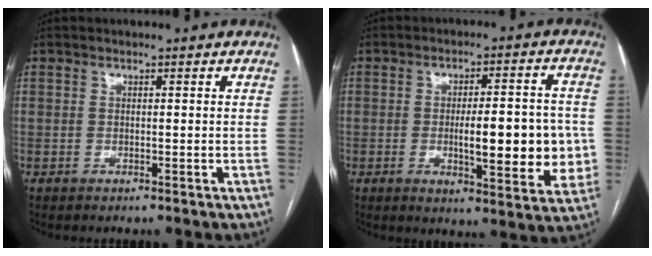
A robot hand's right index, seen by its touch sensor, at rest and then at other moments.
{"total": 13.0, "force": [-1.4, 3.4, 12.5], "torque": [-0.165, 0.008, -0.010]}